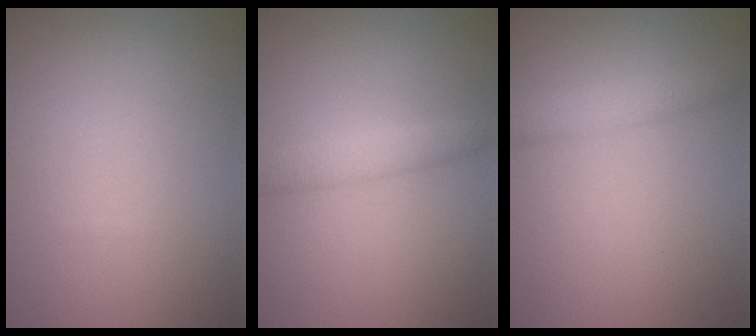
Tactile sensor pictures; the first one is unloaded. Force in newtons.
{"total": 2.0, "press": 2.0, "slide": 0.0}
{"total": 1.8, "press": 1.8, "slide": 0.0}